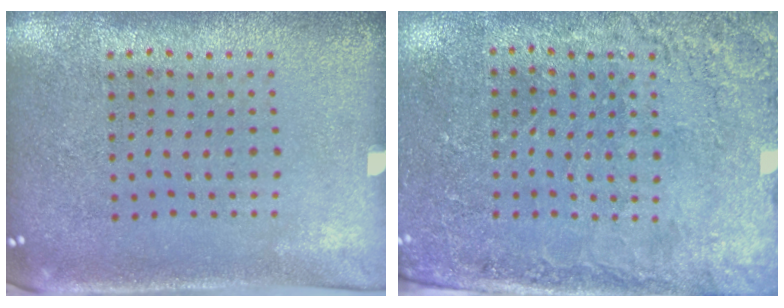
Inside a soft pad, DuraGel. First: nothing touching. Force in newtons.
{"total": 2.5, "press": 2.4, "slide": 0.8}